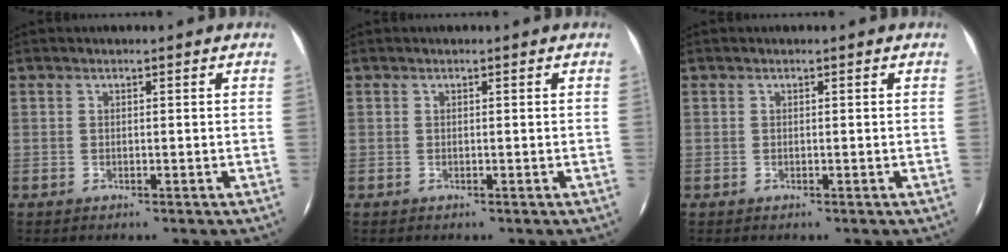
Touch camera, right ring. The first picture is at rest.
{"total": 0.0}
{"total": 0.0}